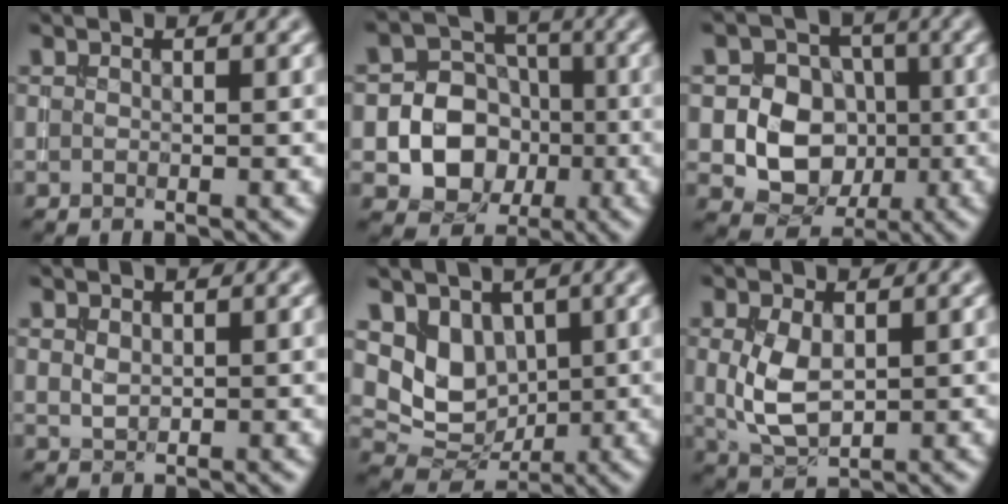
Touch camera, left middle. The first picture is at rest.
{"total": 8.5, "force": [-1.9, 7.6, 3.4], "torque": [-0.042, 0.004, -0.058]}
{"total": 7.5, "force": [-0.8, 6.6, 3.5], "torque": [-0.034, 0.004, -0.029]}
{"total": 1.0, "force": [0.6, 0.5, 0.5], "torque": [-0.013, -0.002, 0.017]}
{"total": 5.0, "force": [1.5, 4.0, 2.7], "torque": [-0.050, -0.016, 0.028]}
{"total": 4.1, "force": [0.4, 2.4, 3.3], "torque": [-0.076, -0.001, 0.015]}